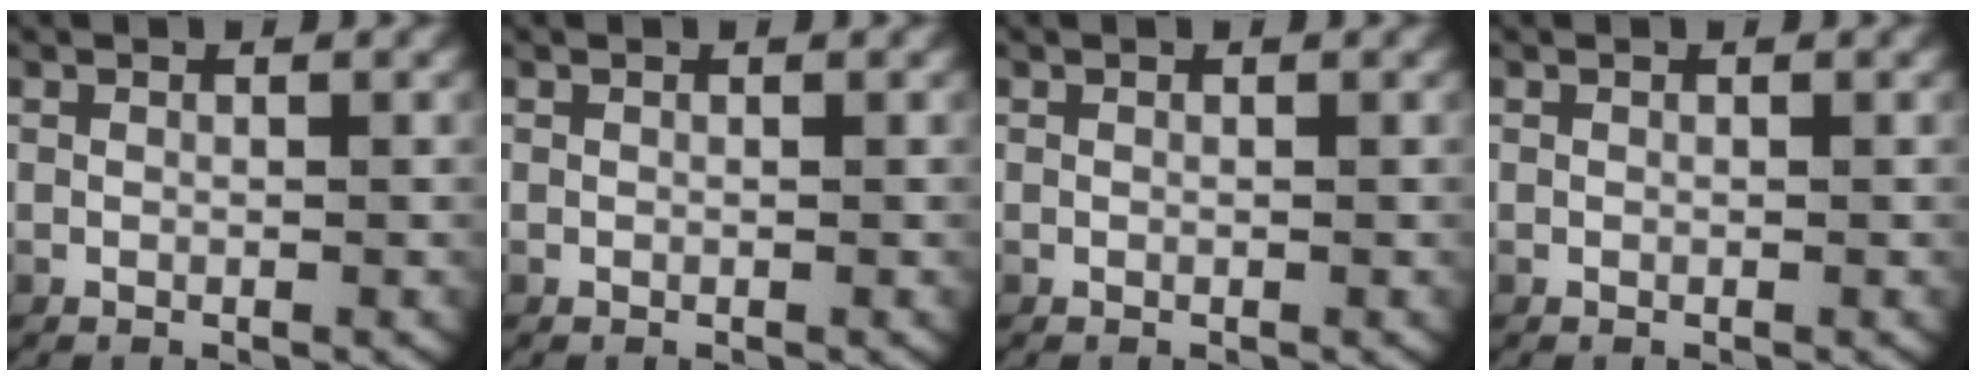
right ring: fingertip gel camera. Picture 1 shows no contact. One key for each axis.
{"total": 0.0}
{"total": 0.0}
{"total": 0.0}